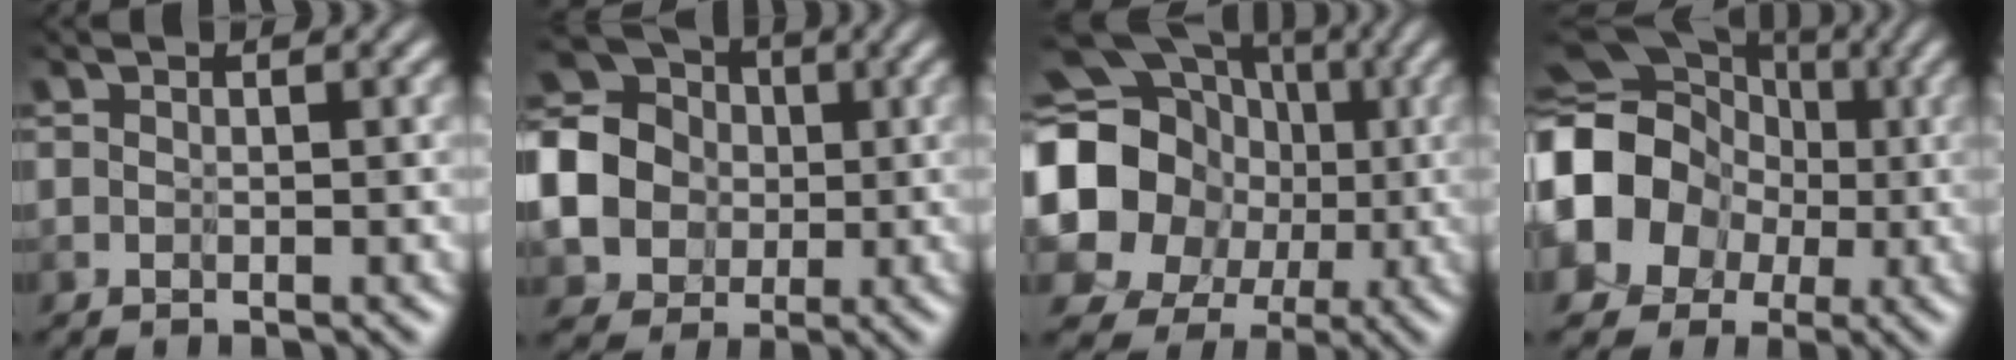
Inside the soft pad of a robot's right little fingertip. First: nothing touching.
{"total": 9.2, "force": [1.2, 8.3, 3.7], "torque": [-0.136, 0.010, 0.002]}
{"total": 19.3, "force": [1.1, 18.0, 6.9], "torque": [-0.189, 0.009, -0.021]}
{"total": 10.9, "force": [-1.2, 10.0, 4.3], "torque": [-0.110, -0.012, -0.053]}